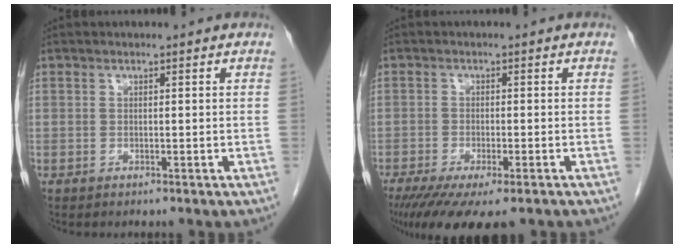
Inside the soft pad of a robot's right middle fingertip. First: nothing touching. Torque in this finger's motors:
{"motor_torque": [1.23, -0.91, 0.16, 0.06]}